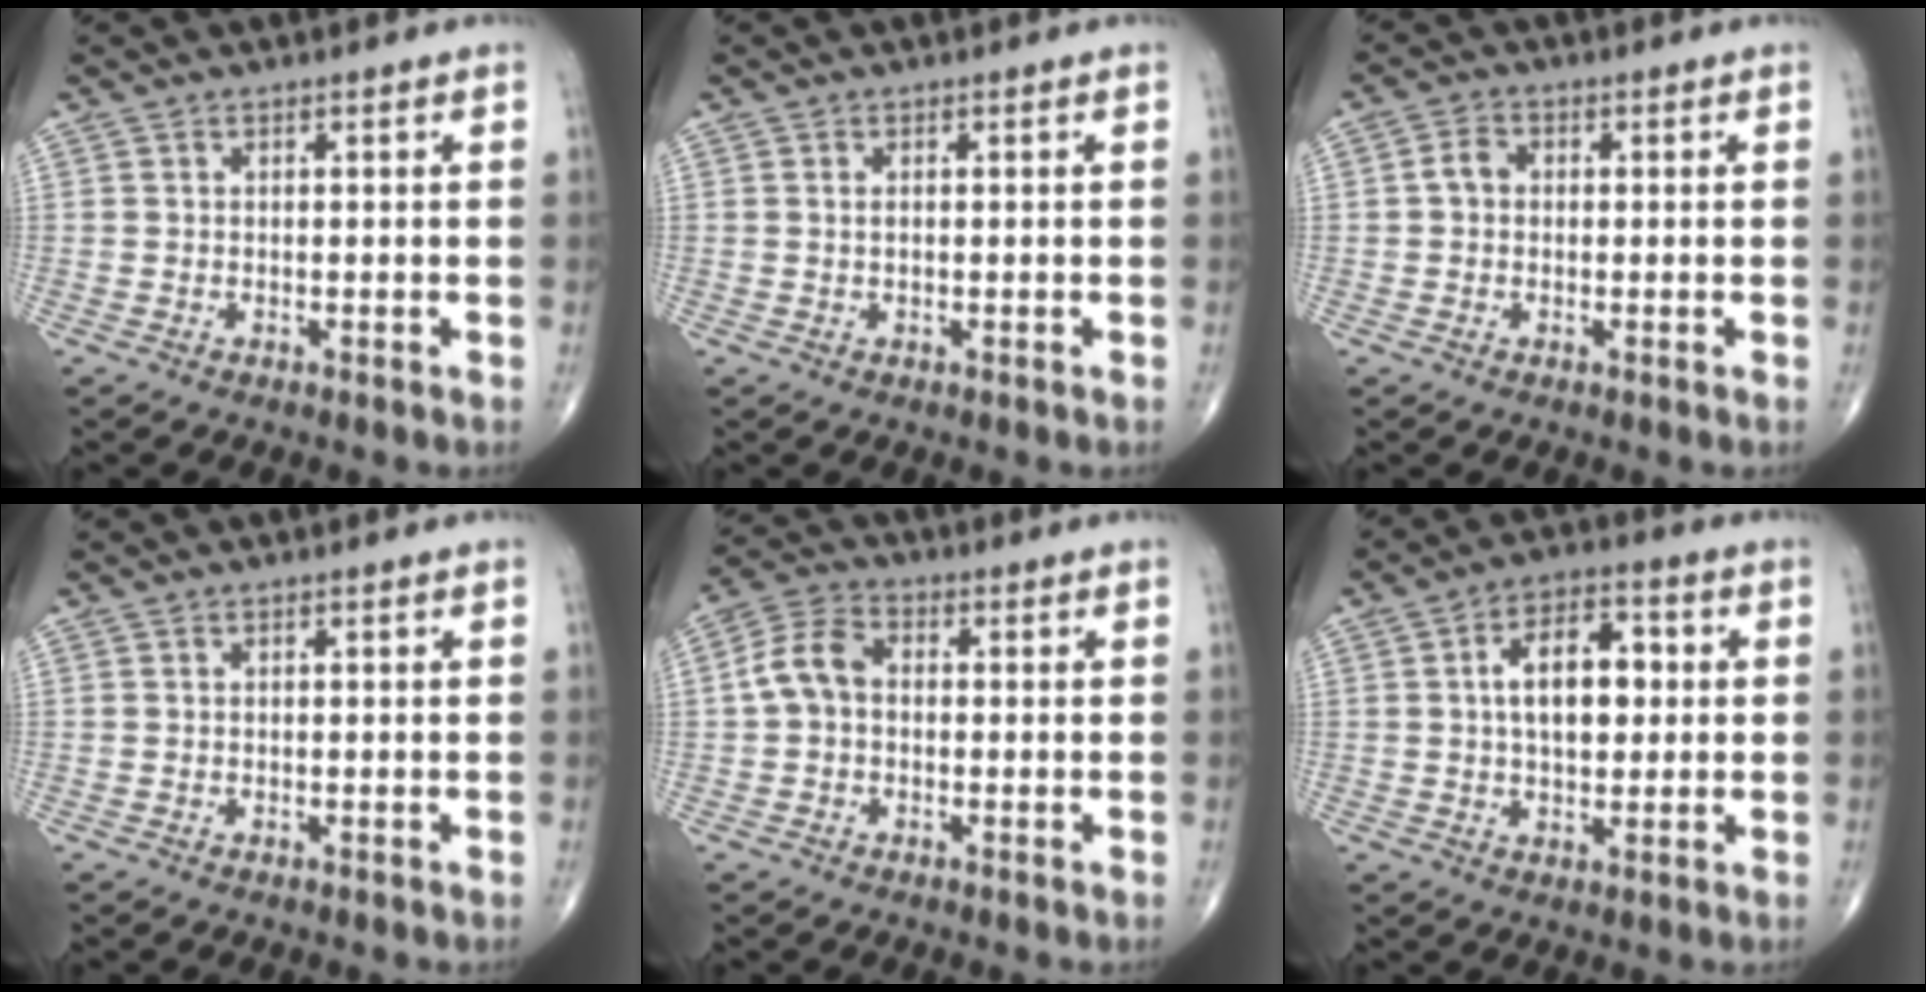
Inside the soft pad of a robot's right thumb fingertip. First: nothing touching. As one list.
[{"total": 0.7, "force": [0.0, 0.4, 0.6], "torque": [-0.011, 0.000, 0.001]}, {"total": 2.9, "force": [0.0, 2.4, 1.7], "torque": [-0.026, 0.011, -0.006]}, {"total": 0.0}, {"total": 6.7, "force": [-0.2, 4.9, 4.6], "torque": [-0.085, 0.023, -0.015]}, {"total": 10.9, "force": [1.3, 6.3, 8.8], "torque": [-0.119, 0.015, 0.018]}]